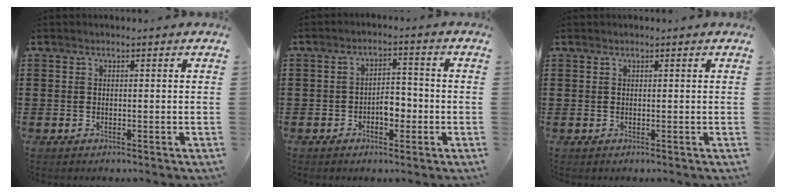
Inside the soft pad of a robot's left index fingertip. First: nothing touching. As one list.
[{"total": 3.9, "force": [-1.3, 2.1, 3.0], "torque": [-0.049, 0.003, -0.026]}, {"total": 0.0}]